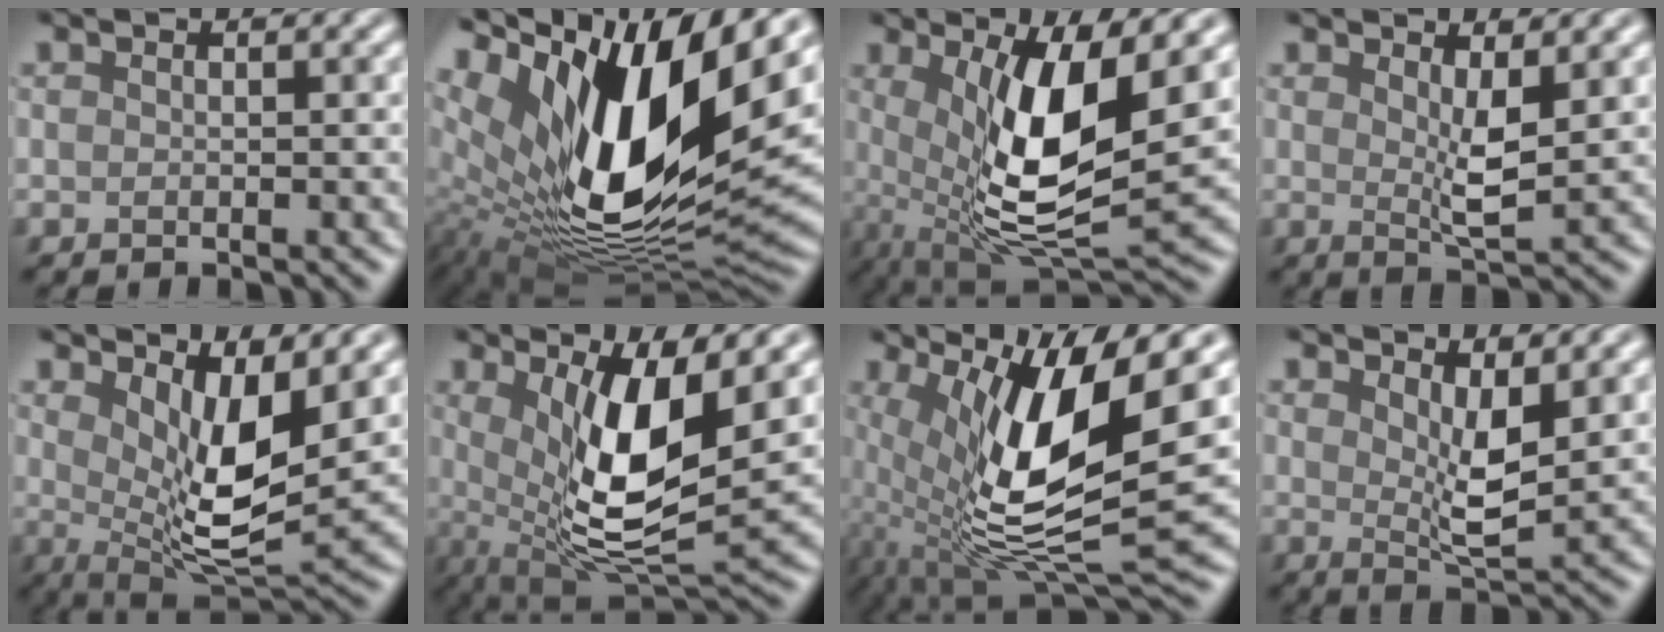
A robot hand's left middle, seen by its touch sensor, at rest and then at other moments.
{"total": 17.7, "force": [5.4, 7.9, 14.9], "torque": [-0.277, -0.012, 0.095]}
{"total": 9.8, "force": [1.1, 3.2, 9.2], "torque": [-0.165, -0.021, 0.022]}
{"total": 3.1, "force": [0.9, 0.7, 2.8], "torque": [-0.053, -0.013, 0.017]}
{"total": 7.7, "force": [2.3, 2.8, 6.8], "torque": [-0.119, -0.019, 0.042]}
{"total": 9.0, "force": [1.5, 3.0, 8.4], "torque": [-0.153, -0.023, 0.031]}
{"total": 13.1, "force": [1.6, 4.0, 12.4], "torque": [-0.233, -0.016, 0.033]}
{"total": 4.2, "force": [1.3, 1.4, 3.8], "torque": [-0.066, -0.014, 0.026]}